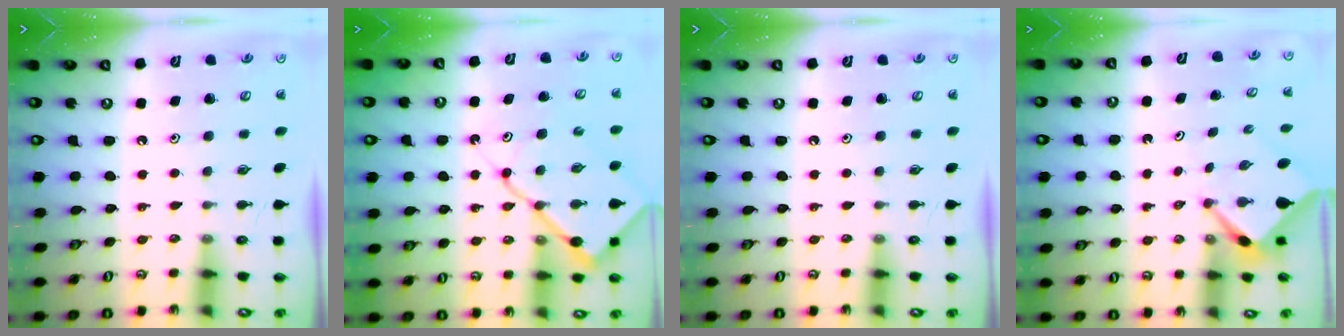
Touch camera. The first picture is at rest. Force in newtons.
{"total": 14.2, "press": 14.1, "slide": 1.6}
{"total": 0.0}
{"total": 2.7, "press": 2.7, "slide": 0.3}